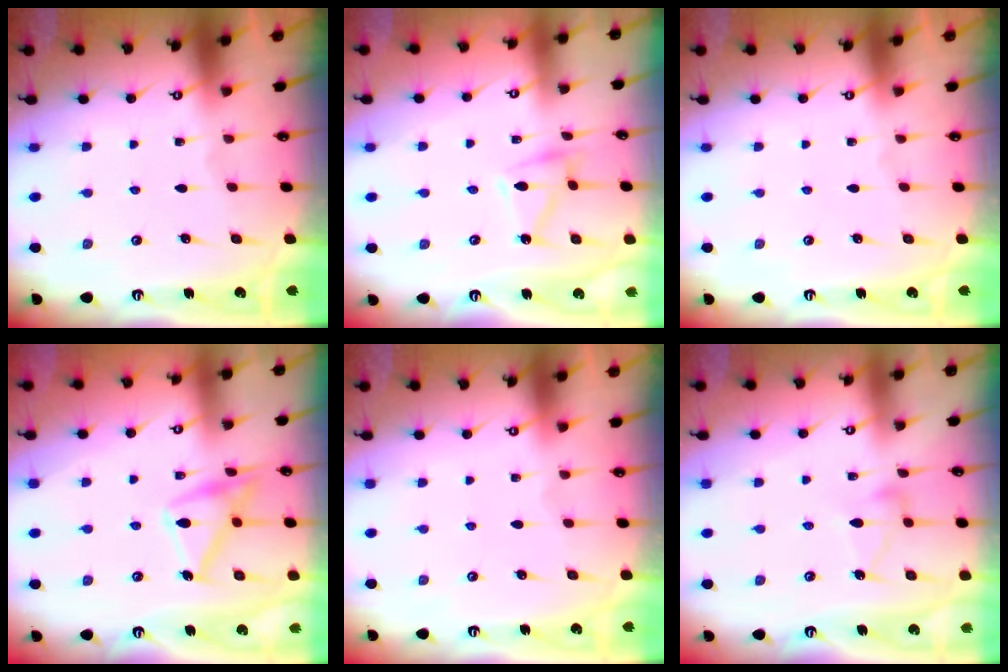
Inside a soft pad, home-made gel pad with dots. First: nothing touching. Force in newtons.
{"total": 7.3, "press": 7.2, "slide": 0.4}
{"total": 0.0}
{"total": 16.5, "press": 16.5, "slide": 1.1}
{"total": 3.8, "press": 3.8, "slide": 0.1}
{"total": 6.0, "press": 6.0, "slide": 0.4}